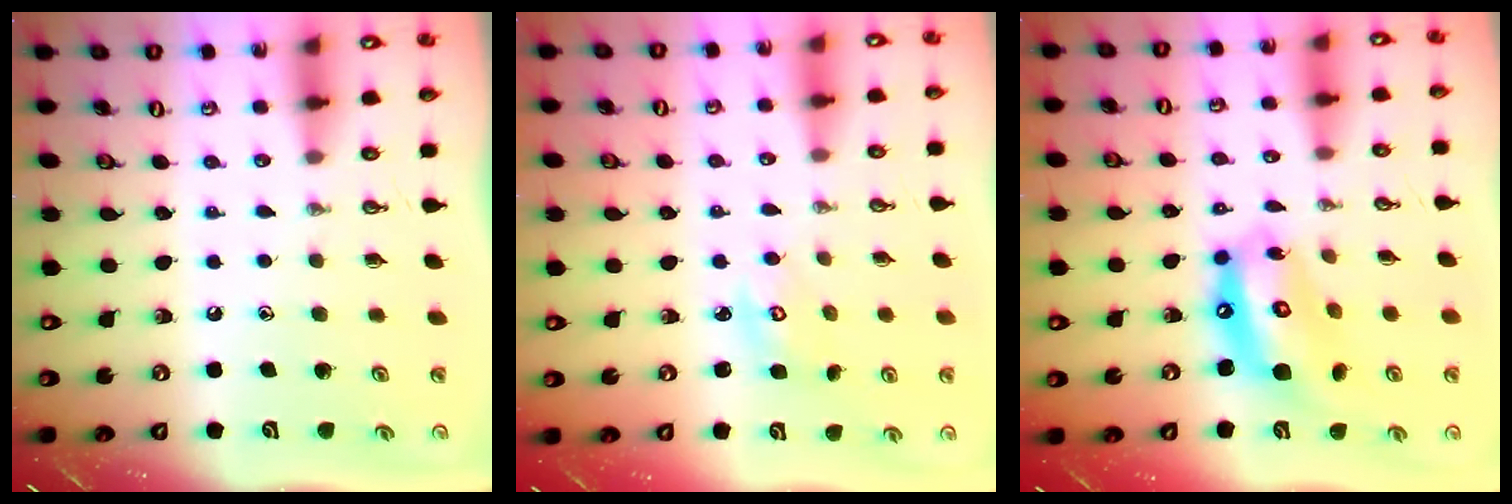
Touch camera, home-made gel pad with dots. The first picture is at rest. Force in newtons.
{"total": 3.4, "press": 3.4, "slide": 0.3}
{"total": 14.6, "press": 14.5, "slide": 1.4}